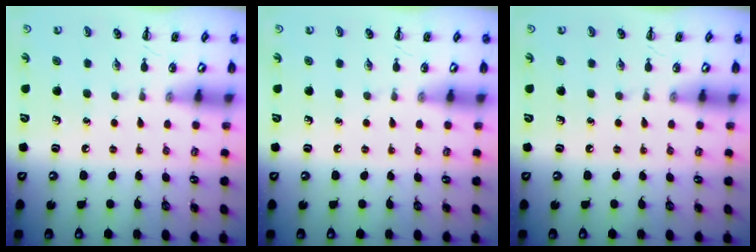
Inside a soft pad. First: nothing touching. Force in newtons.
{"total": 0.0}
{"total": 0.0}